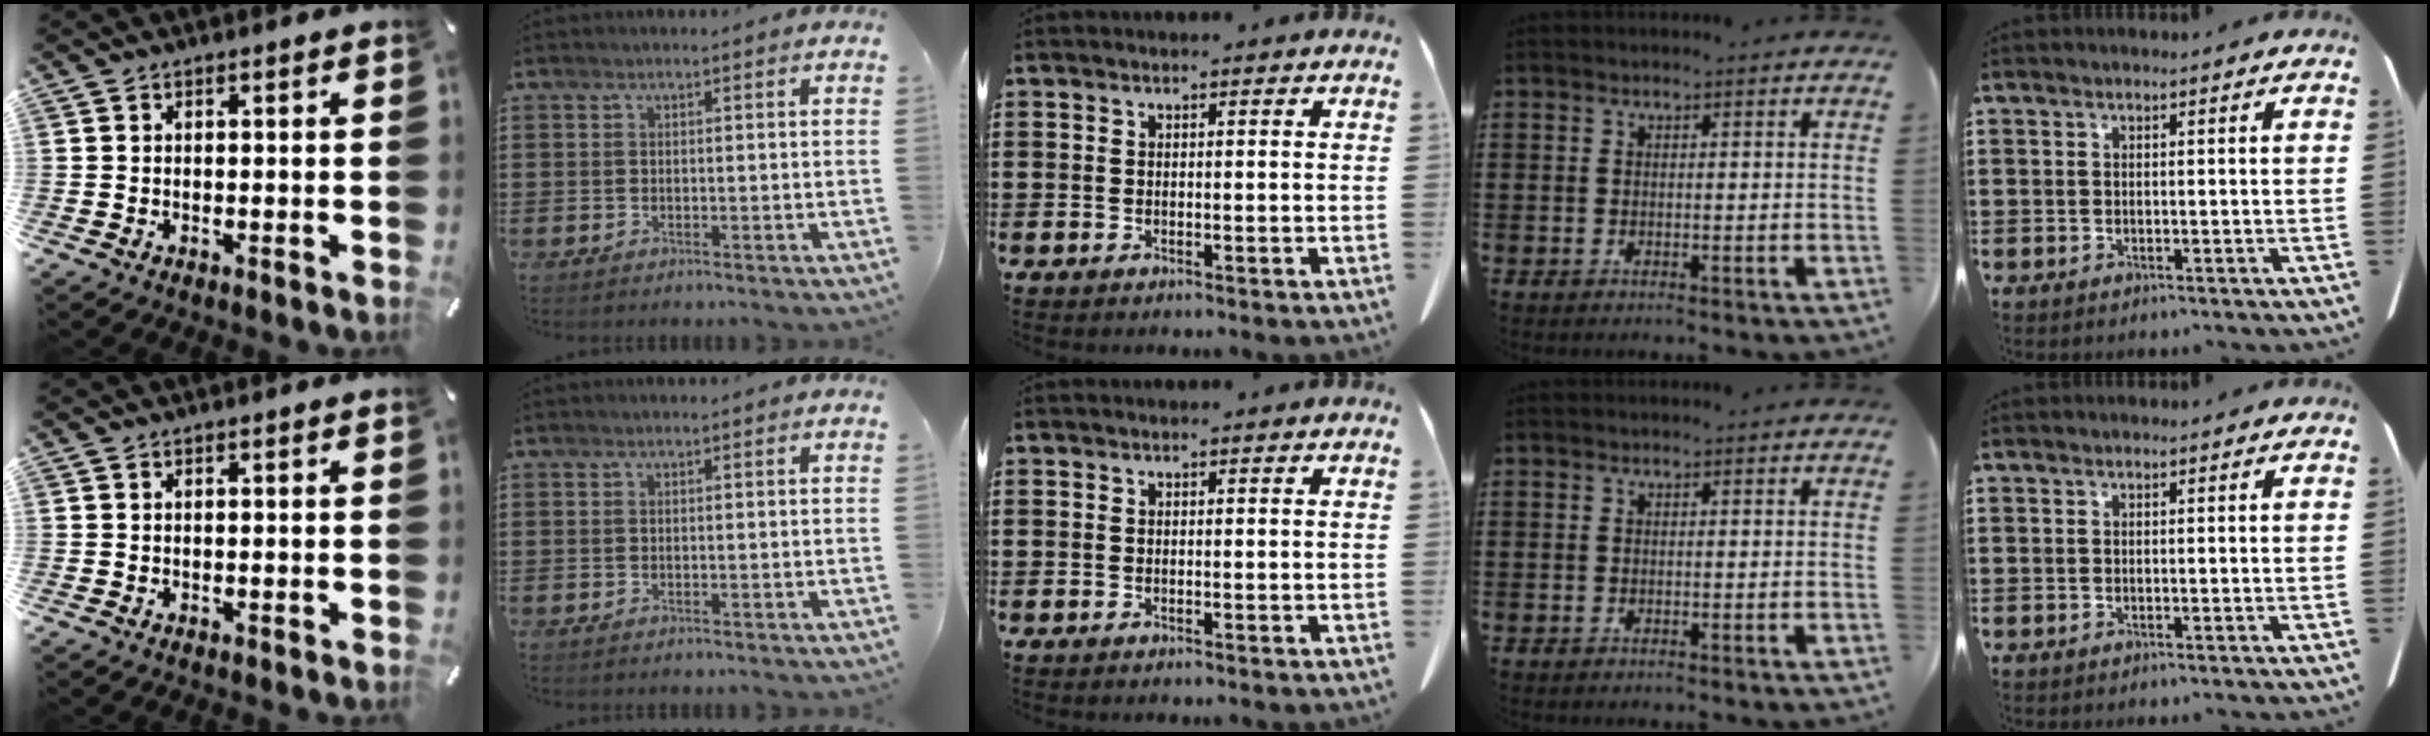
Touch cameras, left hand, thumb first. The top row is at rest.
{}